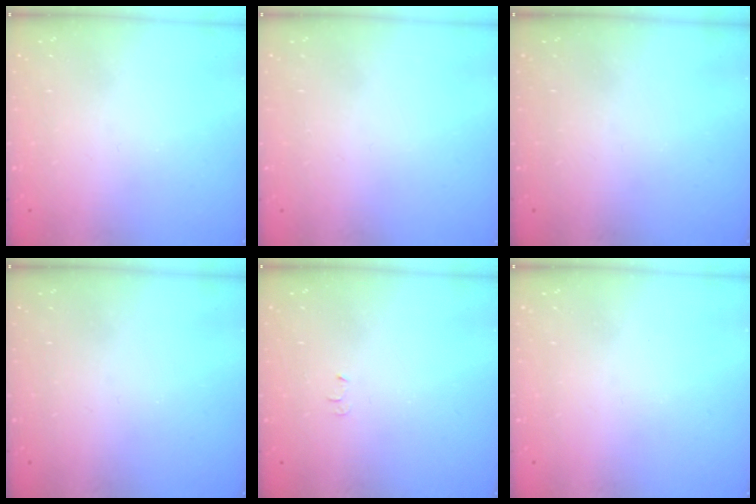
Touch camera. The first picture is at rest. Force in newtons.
{"total": 1.8, "press": 1.8, "slide": 0.1}
{"total": 0.0}
{"total": 0.0}
{"total": 4.2, "press": 4.2, "slide": 0.5}
{"total": 0.0}